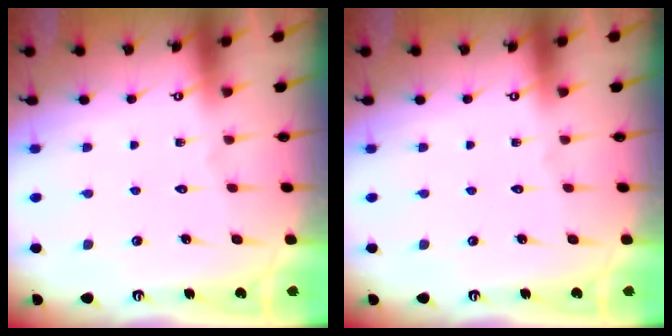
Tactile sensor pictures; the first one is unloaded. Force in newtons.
{"total": 0.0}